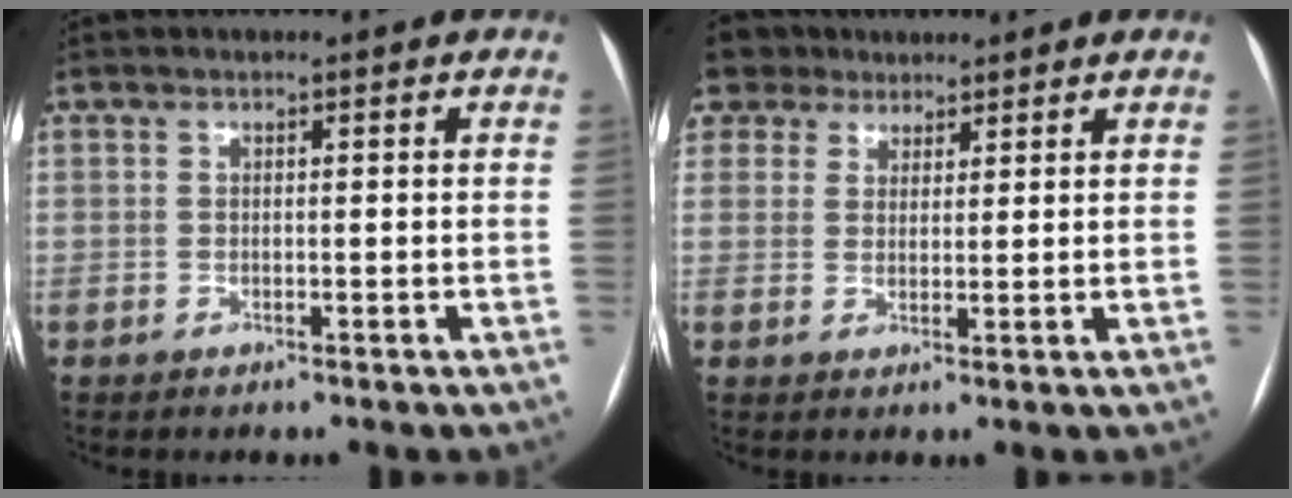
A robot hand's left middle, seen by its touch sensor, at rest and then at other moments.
{"total": 6.0, "force": [4.6, 3.9, 0.5], "torque": [-0.010, 0.027, 0.085]}